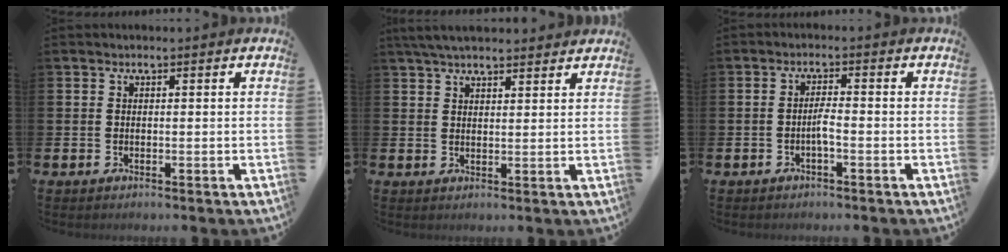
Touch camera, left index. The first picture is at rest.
{"total": 4.4, "force": [4.0, 1.0, 1.4], "torque": [-0.035, -0.009, 0.076]}
{"total": 1.7, "force": [-0.7, 0.1, 1.6], "torque": [-0.030, 0.001, -0.013]}